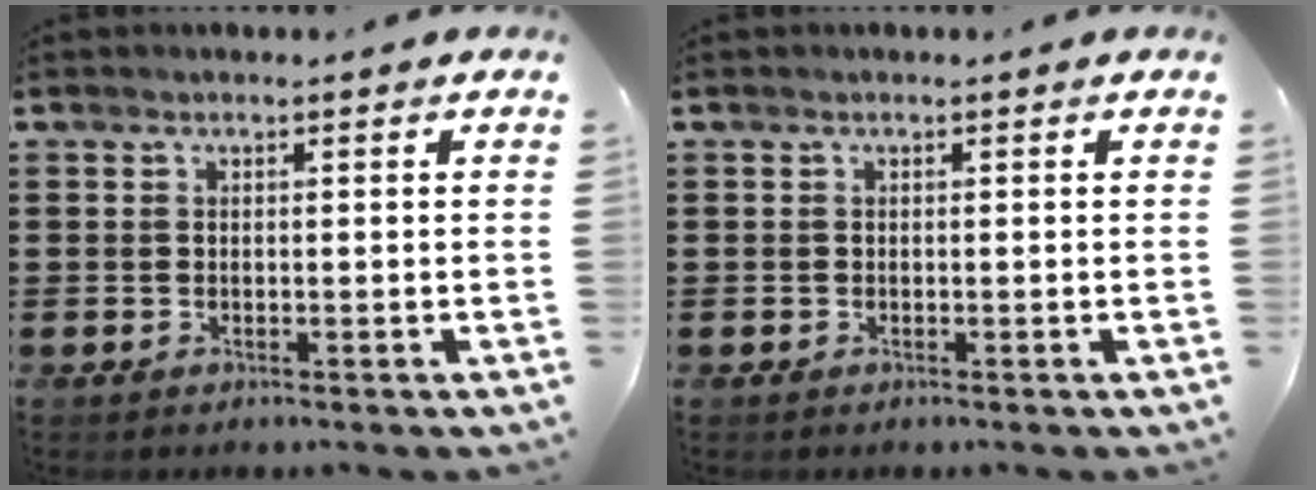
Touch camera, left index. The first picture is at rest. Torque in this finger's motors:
{"motor_torque": [-0.01, 0.02, 0.02, -0.01]}